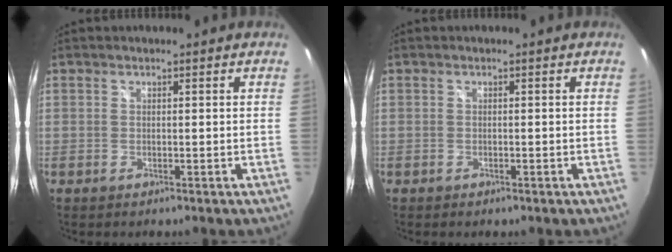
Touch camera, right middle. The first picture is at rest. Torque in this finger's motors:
{"motor_torque": [-0.20, -0.21, -0.02, 0.00]}